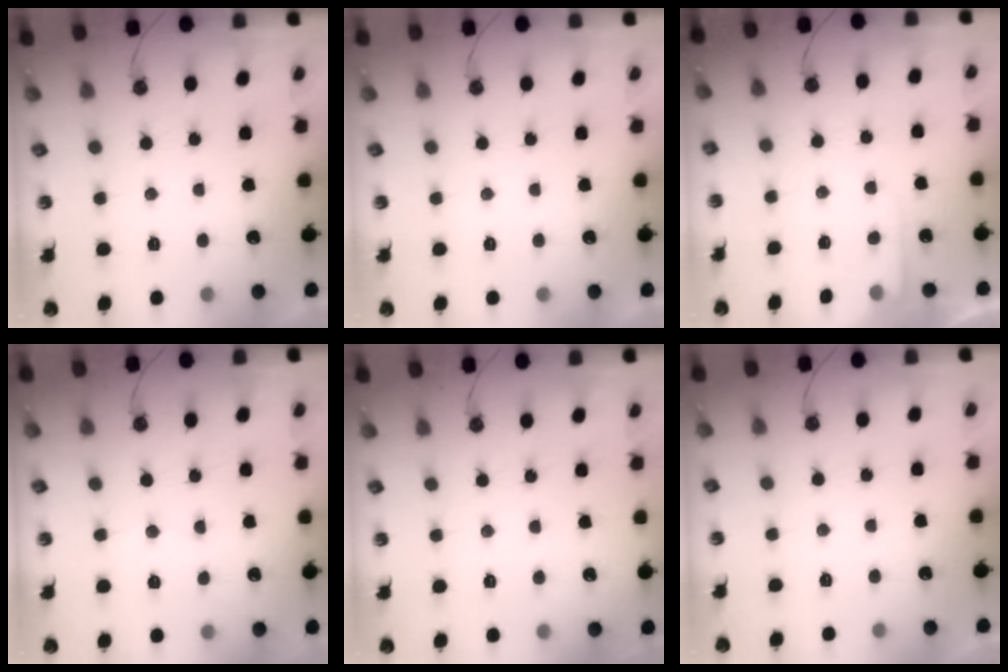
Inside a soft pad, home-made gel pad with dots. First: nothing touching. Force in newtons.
{"total": 0.0}
{"total": 4.2, "press": 4.2, "slide": 0.7}
{"total": 5.4, "press": 5.4, "slide": 0.2}
{"total": 3.0, "press": 2.9, "slide": 0.4}
{"total": 0.0}